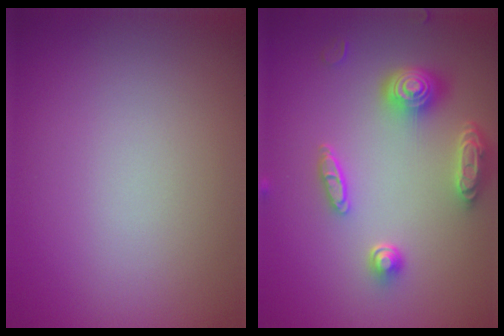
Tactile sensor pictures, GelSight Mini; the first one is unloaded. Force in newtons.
{"total": 4.6, "press": 3.9, "slide": 2.5}